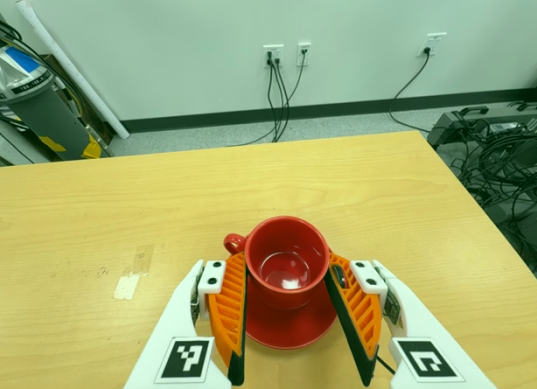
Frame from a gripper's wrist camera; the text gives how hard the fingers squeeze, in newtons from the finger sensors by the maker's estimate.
{"total": 1.0, "left": 2.1, "right": 0.0}